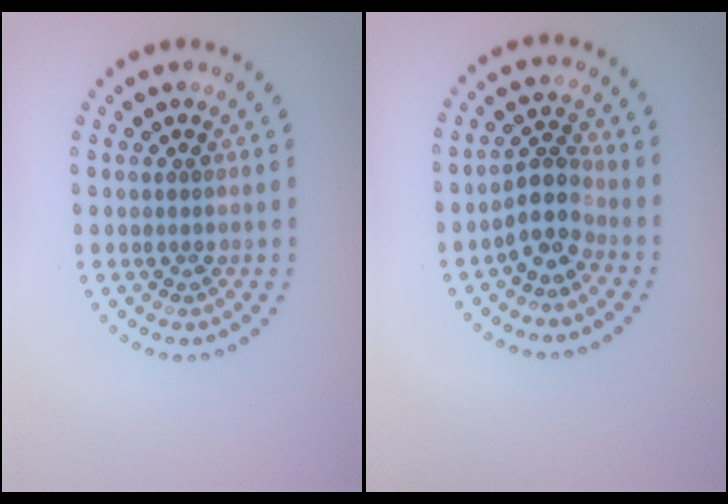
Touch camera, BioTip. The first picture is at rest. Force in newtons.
{"total": 2.9, "press": 2.3, "slide": 1.8}